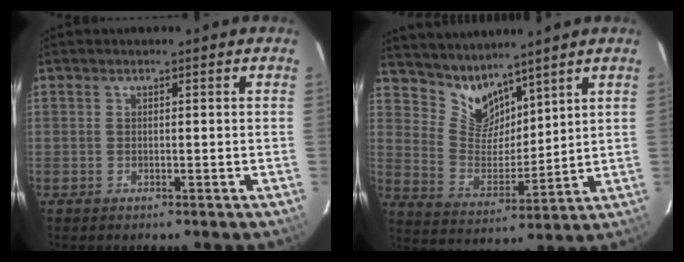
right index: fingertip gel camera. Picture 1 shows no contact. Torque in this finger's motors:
{"motor_torque": [-0.18, 0.38, 0.01, -0.01]}